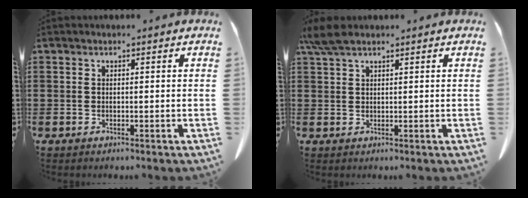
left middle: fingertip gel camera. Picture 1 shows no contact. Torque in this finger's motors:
{"motor_torque": [0.69, 0.55, 0.07, 0.04]}